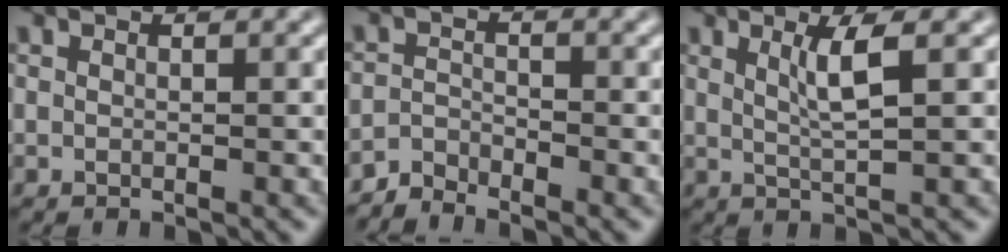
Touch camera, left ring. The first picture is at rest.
{"total": 2.1, "force": [-2.1, 0.4, 0.2], "torque": [-0.004, 0.002, -0.050]}
{"total": 2.9, "force": [1.0, 0.5, 2.7], "torque": [-0.046, -0.002, 0.019]}